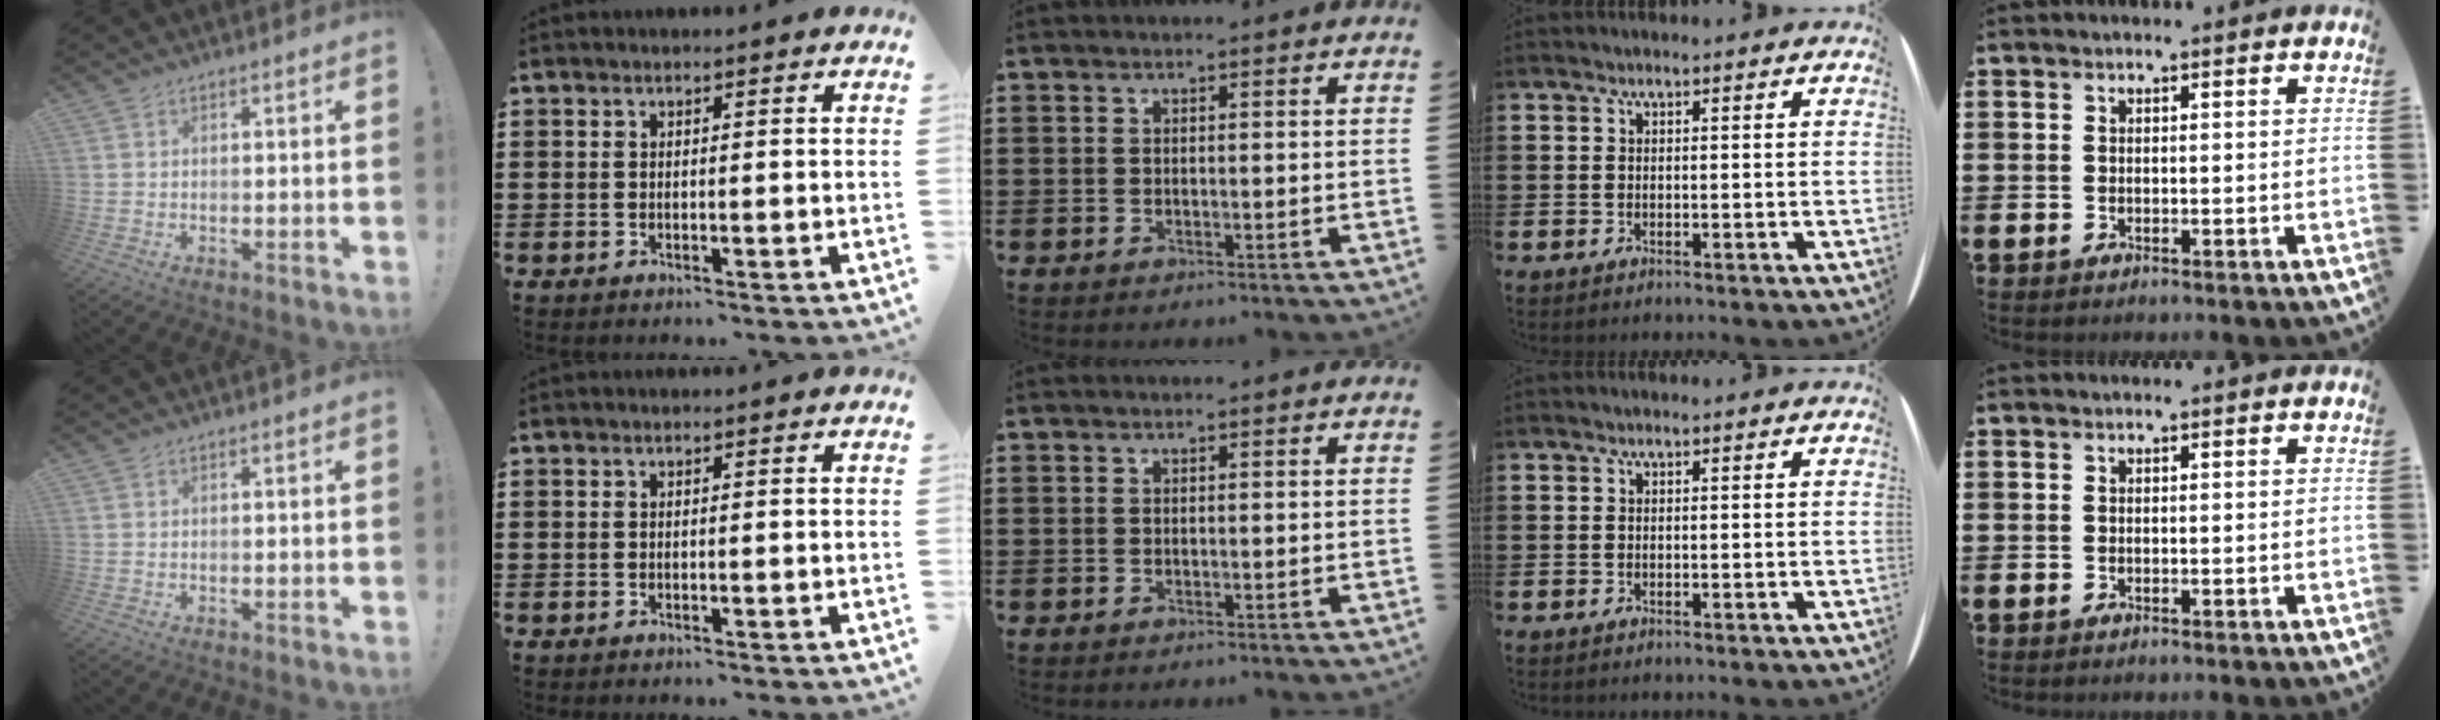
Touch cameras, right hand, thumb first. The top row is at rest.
{}